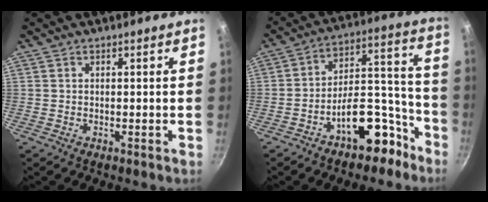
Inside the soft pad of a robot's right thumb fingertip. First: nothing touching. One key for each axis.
{"total": 14.9, "fx": -9.0, "fy": 7.3, "fz": 9.3, "tx": -0.079, "ty": 0.112, "tz": -0.129}